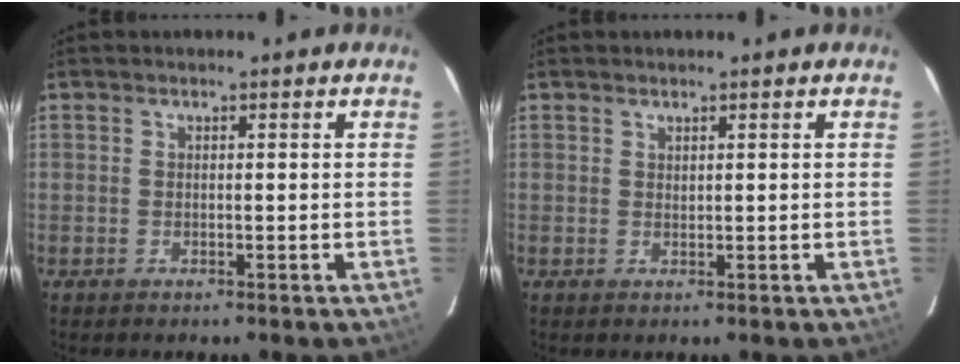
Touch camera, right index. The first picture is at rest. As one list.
[{"total": 0.6, "force": [0.5, 0.1, 0.1], "torque": [-0.001, 0.001, 0.011]}]